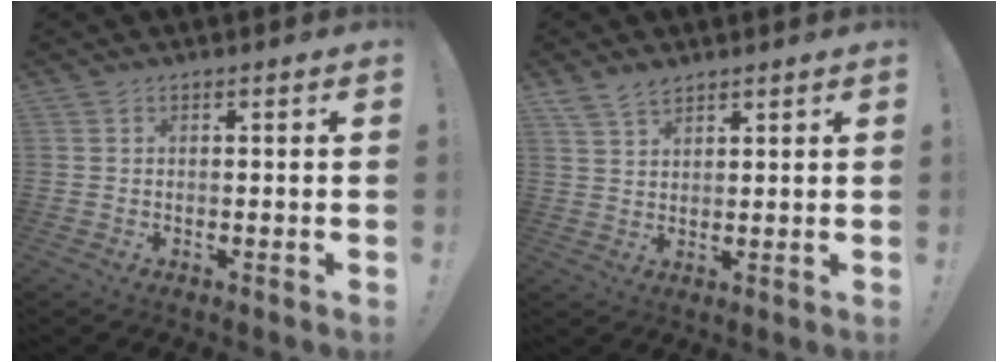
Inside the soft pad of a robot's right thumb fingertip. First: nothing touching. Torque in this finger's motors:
{"motor_torque": [0.07, -0.01, 0.50, 0.15, 0.01]}